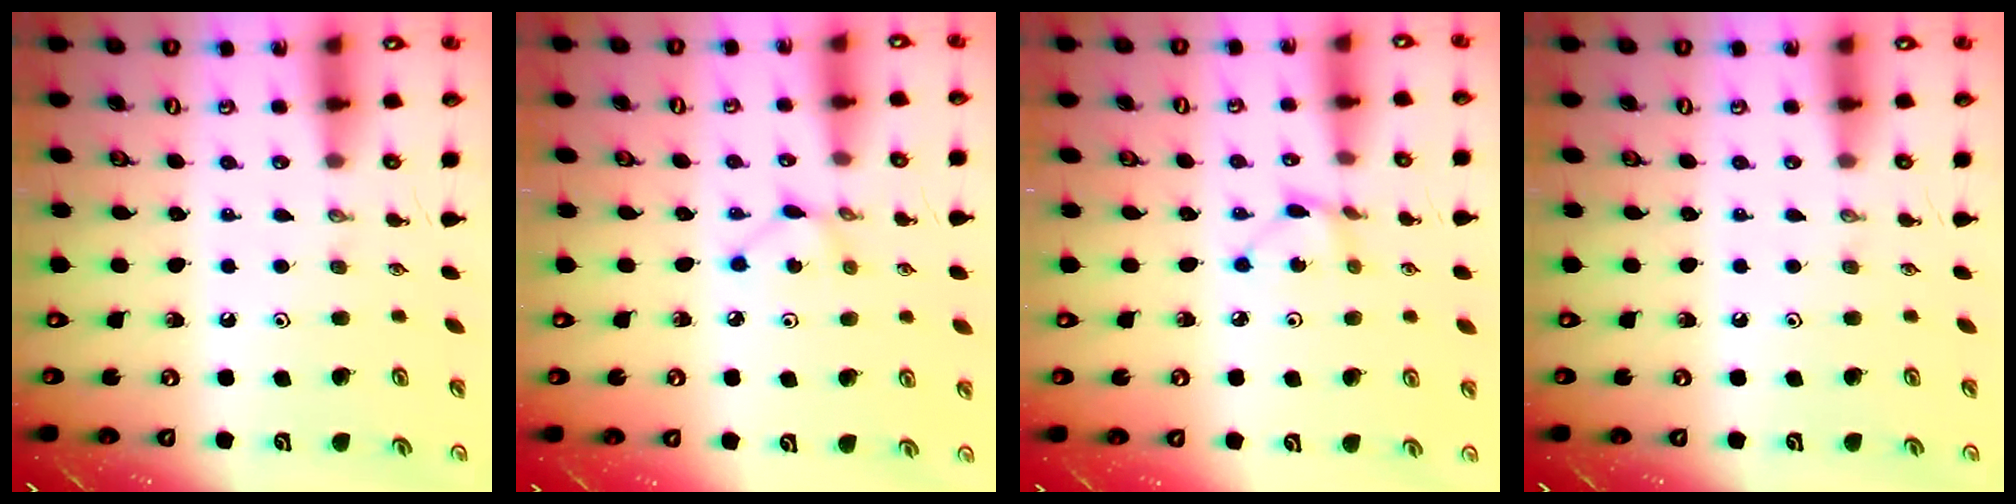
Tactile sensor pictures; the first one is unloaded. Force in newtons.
{"total": 2.4, "press": 2.4, "slide": 0.1}
{"total": 2.2, "press": 2.2, "slide": 0.3}
{"total": 0.0}